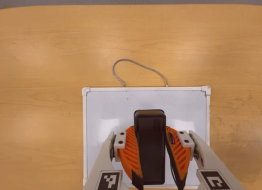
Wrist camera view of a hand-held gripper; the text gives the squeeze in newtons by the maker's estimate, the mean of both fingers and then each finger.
{"total": 7.9, "left": 6.3, "right": 9.4}